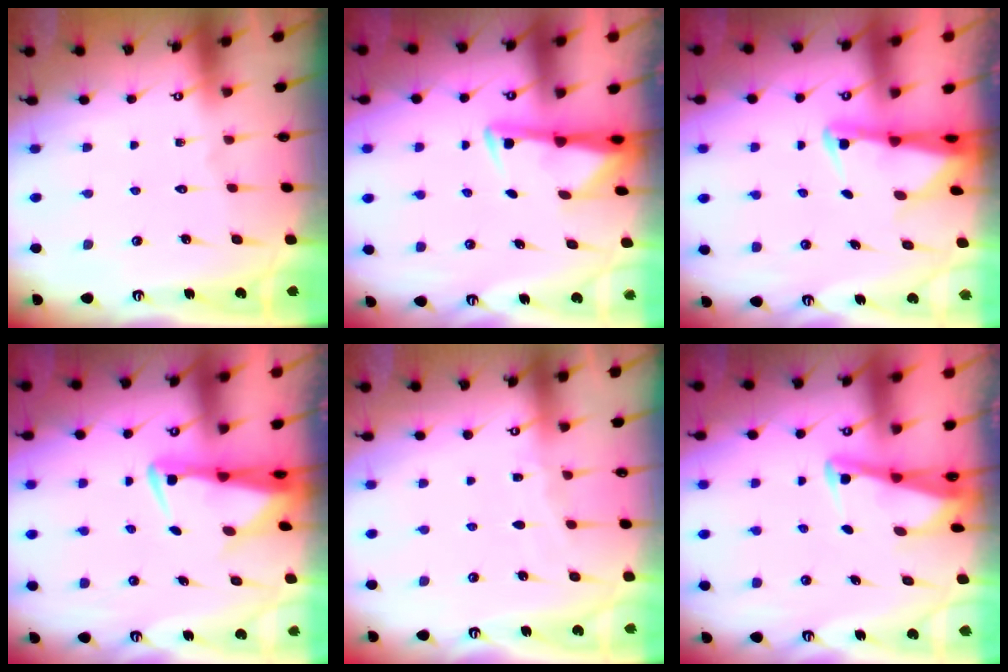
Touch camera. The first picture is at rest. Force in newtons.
{"total": 3.0, "press": 2.9, "slide": 0.5}
{"total": 2.9, "press": 2.9, "slide": 0.4}
{"total": 3.5, "press": 3.4, "slide": 0.7}
{"total": 3.0, "press": 3.0, "slide": 0.4}
{"total": 2.5, "press": 2.5, "slide": 0.2}